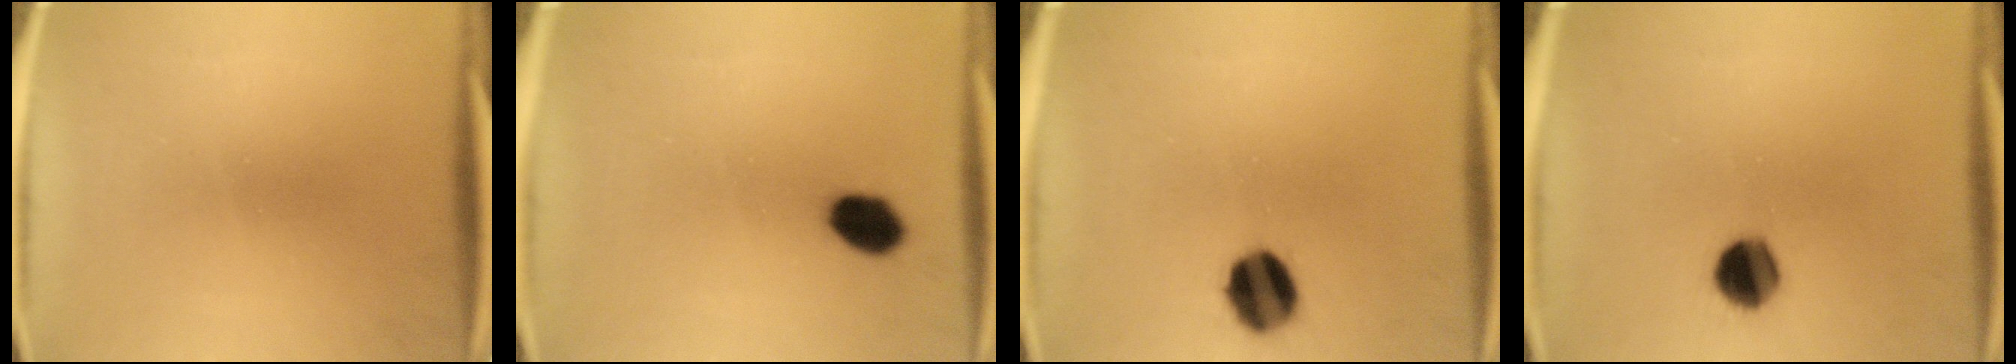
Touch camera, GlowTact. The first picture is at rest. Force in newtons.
{"total": 5.9}
{"total": 9.9}
{"total": 7.8}